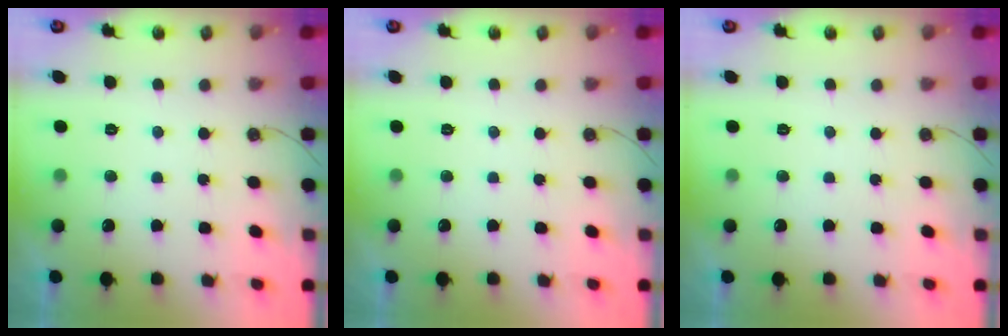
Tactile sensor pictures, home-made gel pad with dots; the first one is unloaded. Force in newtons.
{"total": 0.0}
{"total": 0.0}